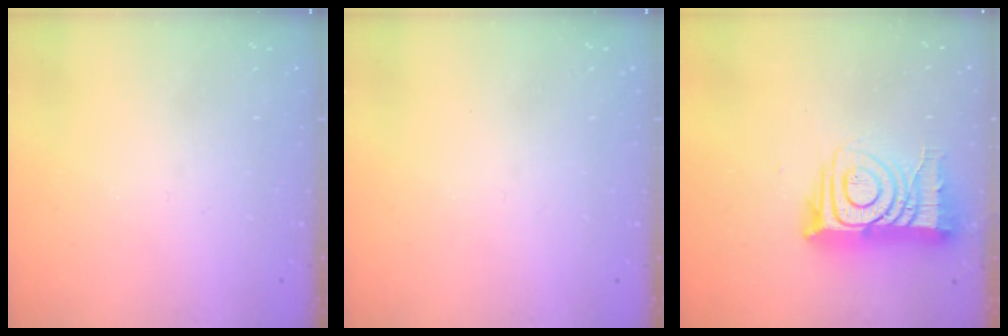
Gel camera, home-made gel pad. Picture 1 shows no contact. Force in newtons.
{"total": 0.0}
{"total": 14.2, "press": 14.2, "slide": 1.2}